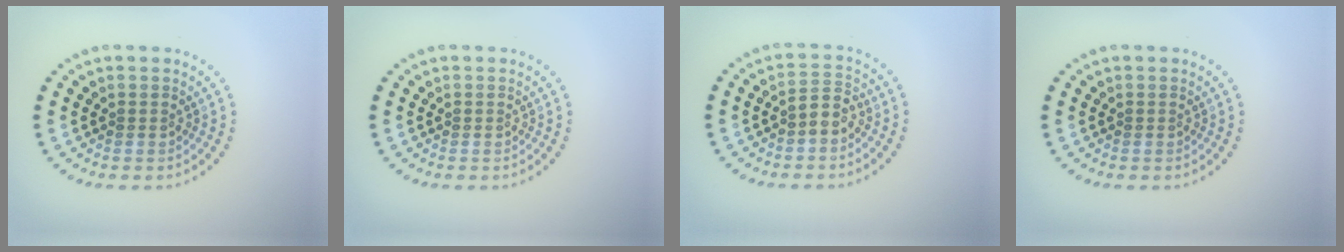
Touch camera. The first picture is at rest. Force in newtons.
{"total": 0.0}
{"total": 2.1, "press": 1.7, "slide": 1.3}
{"total": 0.0}